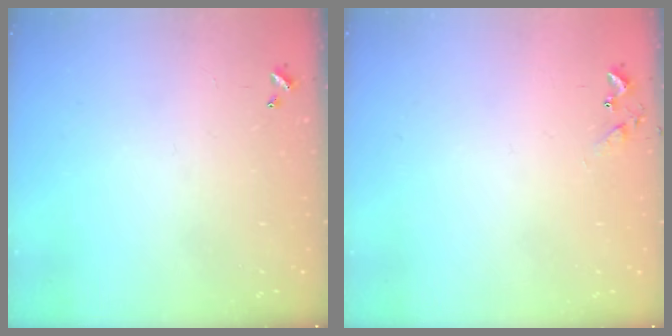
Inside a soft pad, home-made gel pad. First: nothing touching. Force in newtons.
{"total": 5.9, "press": 5.9, "slide": 0.5}